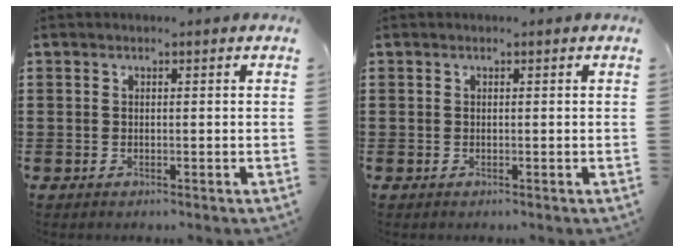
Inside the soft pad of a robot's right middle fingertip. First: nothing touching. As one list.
[{"total": 0.0}]